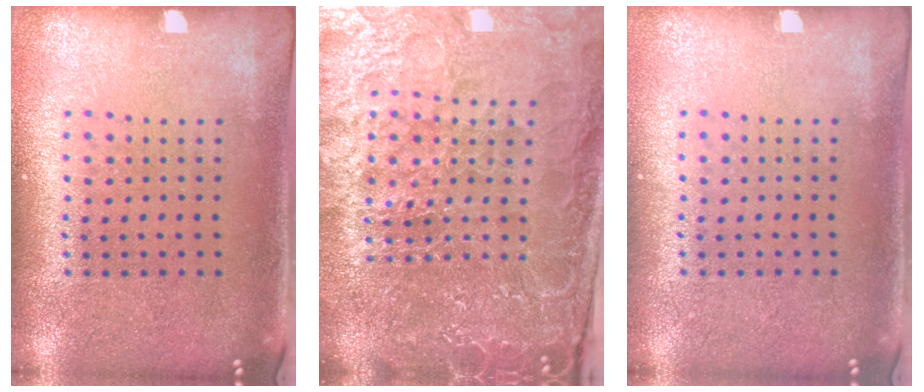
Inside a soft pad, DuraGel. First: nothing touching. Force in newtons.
{"total": 6.0, "press": 5.4, "slide": 2.6}
{"total": 0.0}